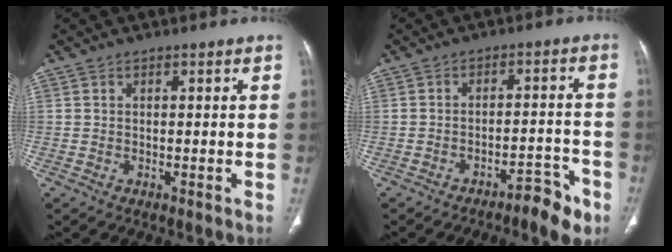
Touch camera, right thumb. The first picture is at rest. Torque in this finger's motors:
{"motor_torque": [0.76, 0.91, -0.31, -0.10, 0.00]}